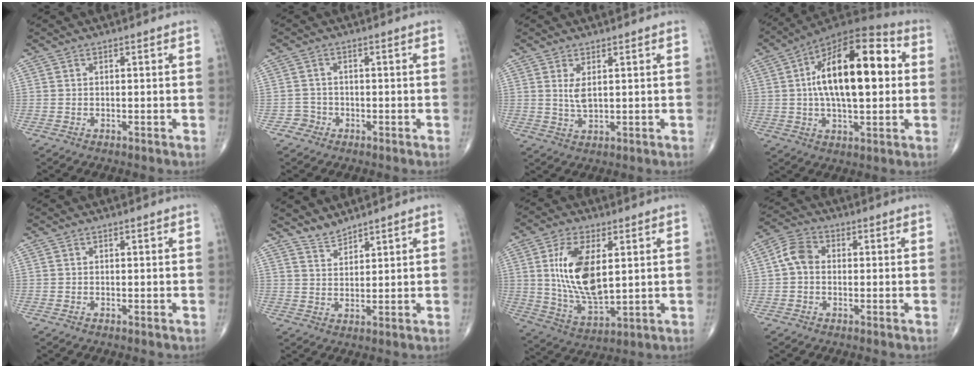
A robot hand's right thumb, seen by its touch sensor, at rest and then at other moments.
{"total": 2.0, "force": [-1.1, 1.7, -0.4], "torque": [0.021, 0.010, -0.027]}
{"total": 3.0, "force": [1.0, 1.1, 2.6], "torque": [-0.050, -0.011, 0.025]}
{"total": 21.8, "force": [2.8, 9.6, 19.4], "torque": [-0.298, 0.023, 0.035]}
{"total": 0.0}
{"total": 3.1, "force": [3.0, 0.5, 0.1], "torque": [0.005, -0.022, 0.062]}
{"total": 14.8, "force": [2.9, 7.1, 12.6], "torque": [-0.234, -0.021, 0.063]}
{"total": 5.3, "force": [0.0, 4.0, 3.4], "torque": [-0.059, 0.019, -0.009]}